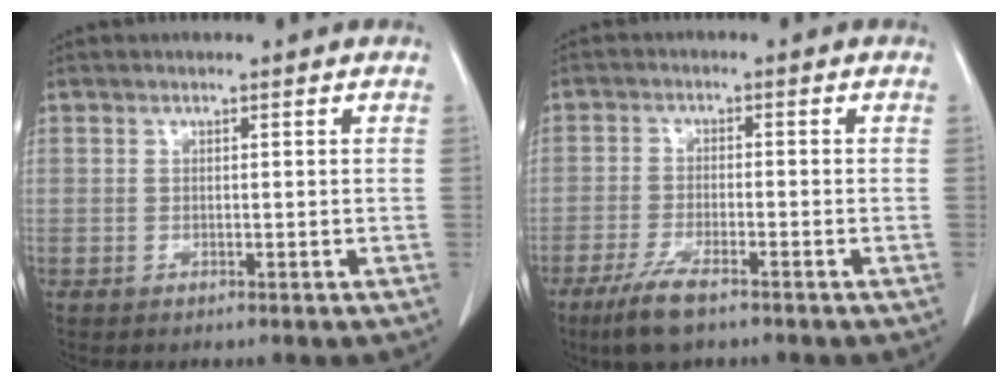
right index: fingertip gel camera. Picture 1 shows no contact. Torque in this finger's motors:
{"motor_torque": [0.61, -0.60, 0.11, 0.04]}